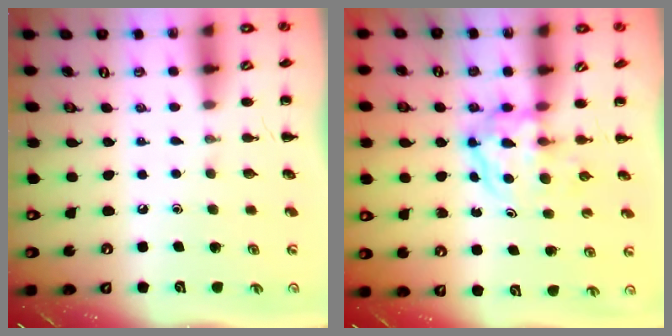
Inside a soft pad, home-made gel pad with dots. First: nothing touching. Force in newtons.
{"total": 3.8, "press": 3.7, "slide": 0.4}